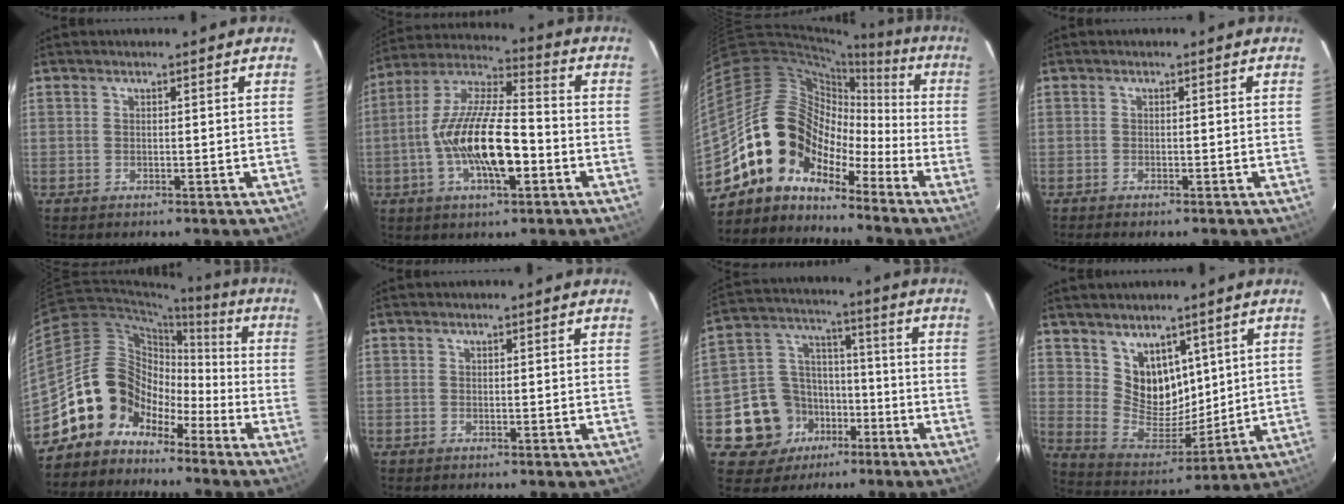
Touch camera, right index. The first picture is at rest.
{"total": 16.3, "force": [-4.2, 5.2, 14.9], "torque": [-0.287, 0.000, -0.081]}
{"total": 13.9, "force": [-9.1, 9.2, 4.9], "torque": [-0.095, 0.035, -0.186]}
{"total": 1.5, "force": [-1.3, 0.2, 0.8], "torque": [-0.022, -0.003, -0.024]}
{"total": 11.7, "force": [-7.9, 8.3, 2.4], "torque": [-0.046, 0.040, -0.152]}
{"total": 0.0}
{"total": 13.3, "force": [-6.7, 10.8, 4.0], "torque": [-0.105, 0.048, -0.095]}
{"total": 10.7, "force": [5.8, 7.7, 4.6], "torque": [-0.077, -0.006, 0.128]}